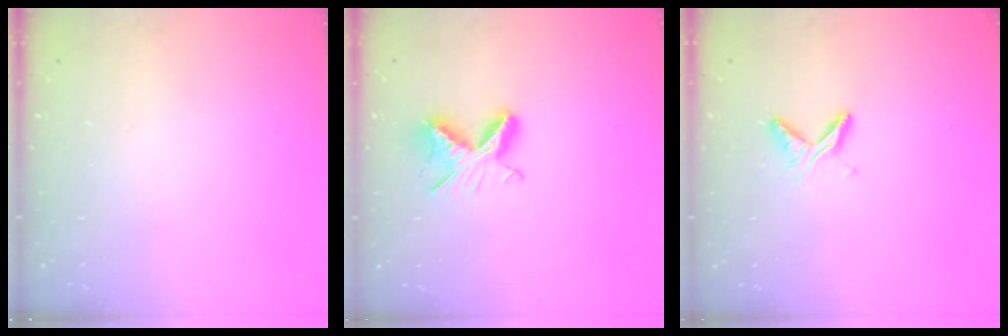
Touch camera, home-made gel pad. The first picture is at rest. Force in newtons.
{"total": 8.7, "press": 8.7, "slide": 0.9}
{"total": 6.1, "press": 6.1, "slide": 0.7}